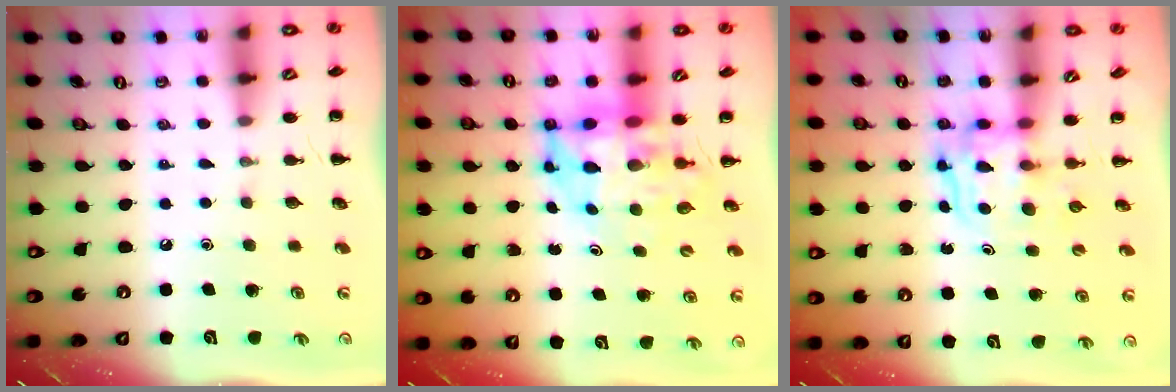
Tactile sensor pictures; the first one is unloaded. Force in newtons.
{"total": 7.5, "press": 7.1, "slide": 2.4}
{"total": 3.4, "press": 3.3, "slide": 0.3}